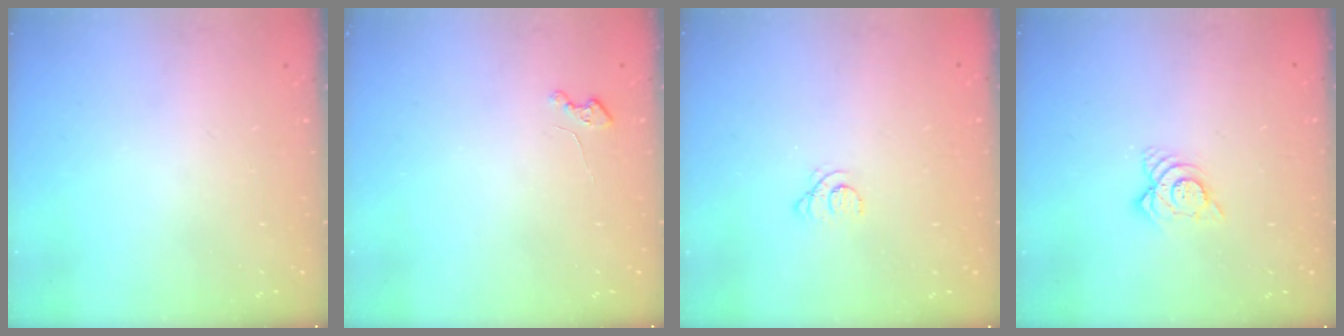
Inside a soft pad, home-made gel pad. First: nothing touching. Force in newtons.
{"total": 2.2, "press": 2.2, "slide": 0.3}
{"total": 1.1, "press": 1.1, "slide": 0.1}
{"total": 7.2, "press": 7.2, "slide": 0.6}